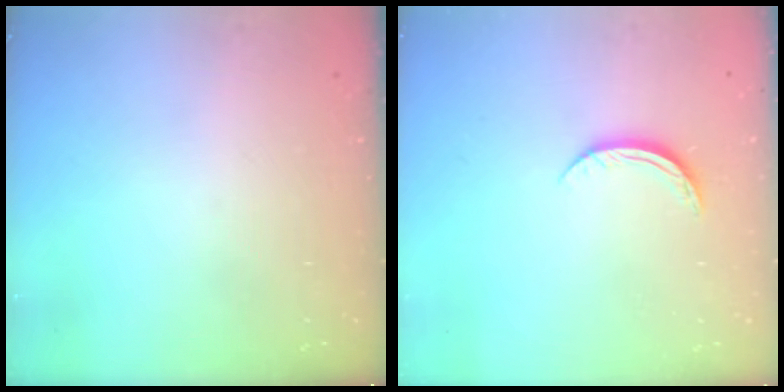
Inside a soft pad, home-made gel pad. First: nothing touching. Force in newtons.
{"total": 4.9, "press": 4.8, "slide": 0.6}